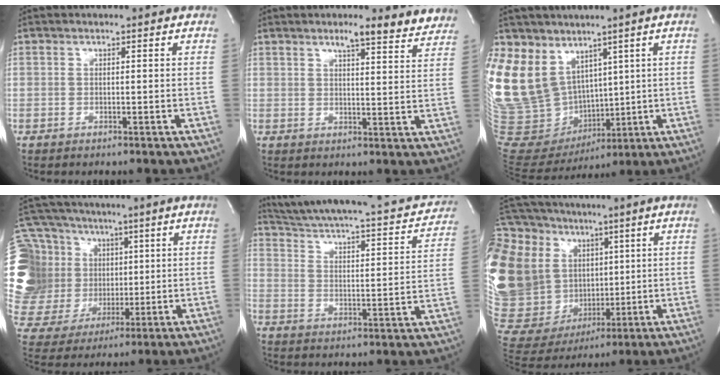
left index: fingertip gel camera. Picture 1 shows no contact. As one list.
[{"total": 8.8, "force": [7.8, 1.5, 3.8], "torque": [-0.037, -0.005, 0.083]}, {"total": 24.9, "force": [11.8, 18.7, 11.5], "torque": [-0.332, 0.054, 0.253]}, {"total": 28.2, "force": [5.9, 23.2, 14.8], "torque": [-0.419, 0.093, 0.128]}, {"total": 23.2, "force": [20.3, 4.6, 10.2], "torque": [-0.155, -0.017, 0.263]}, {"total": 34.0, "force": [8.8, 24.5, 21.8], "torque": [-0.570, 0.093, 0.182]}]